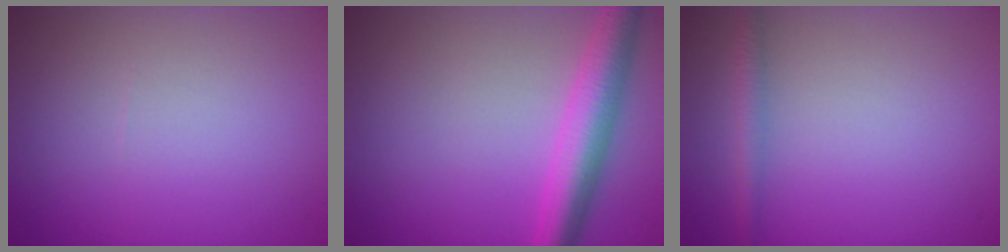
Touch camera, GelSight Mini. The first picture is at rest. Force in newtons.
{"total": 5.0, "press": 5.0, "slide": 0.1}
{"total": 1.6, "press": 1.6, "slide": 0.1}